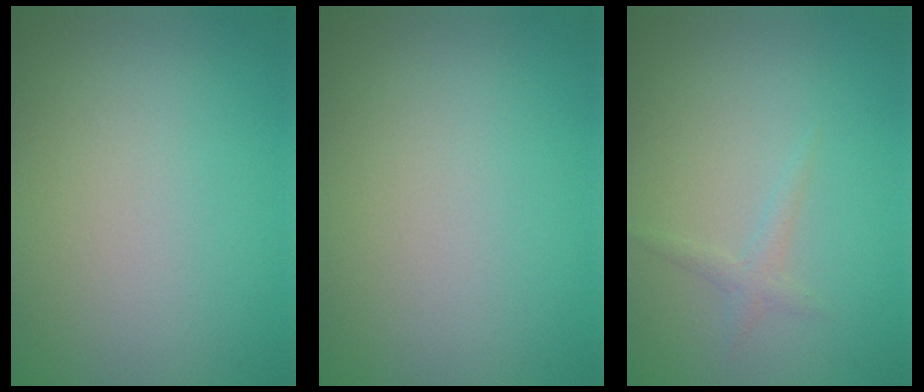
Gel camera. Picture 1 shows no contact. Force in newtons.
{"total": 0.0}
{"total": 1.0, "press": 1.0, "slide": 0.1}